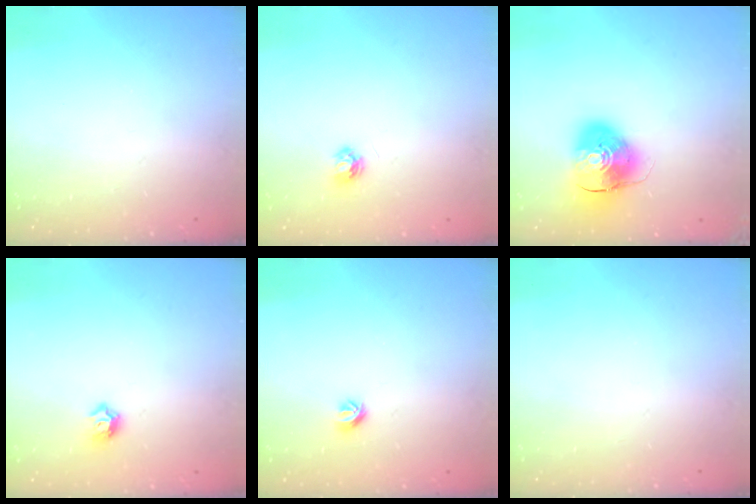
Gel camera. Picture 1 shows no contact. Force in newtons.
{"total": 3.9, "press": 3.8, "slide": 0.5}
{"total": 10.8, "press": 10.6, "slide": 1.9}
{"total": 5.6, "press": 5.5, "slide": 0.9}
{"total": 5.4, "press": 5.3, "slide": 0.9}
{"total": 0.0}